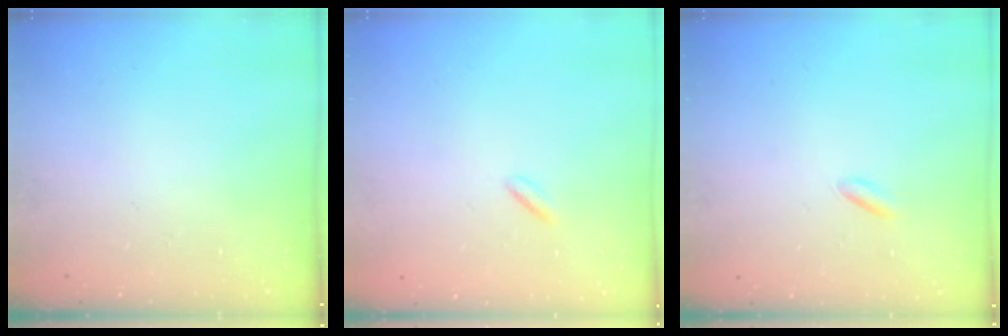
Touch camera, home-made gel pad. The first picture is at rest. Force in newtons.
{"total": 1.3, "press": 1.1, "slide": 0.6}
{"total": 2.6, "press": 2.5, "slide": 0.7}